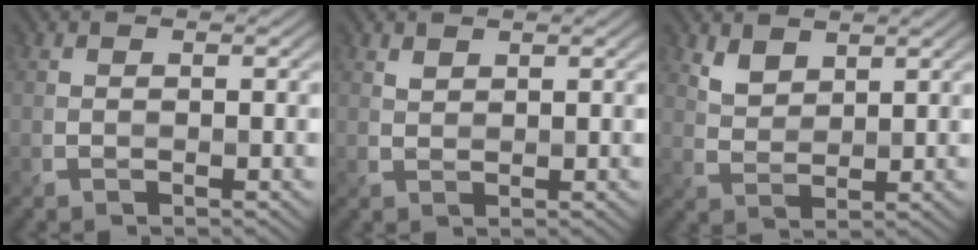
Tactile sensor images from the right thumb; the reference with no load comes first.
{"total": 1.1, "force": [0.9, 0.5, 0.4], "torque": [-0.011, -0.002, 0.022]}
{"total": 3.2, "force": [2.3, 1.7, 1.5], "torque": [-0.038, -0.006, 0.054]}